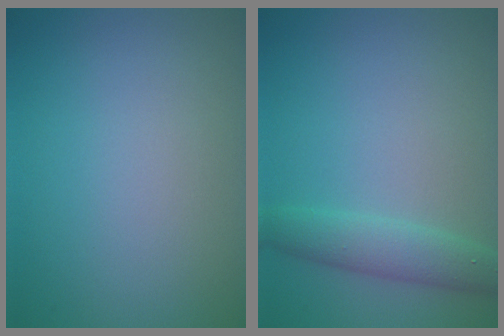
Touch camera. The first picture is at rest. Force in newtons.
{"total": 2.9, "press": 2.9, "slide": 0.2}